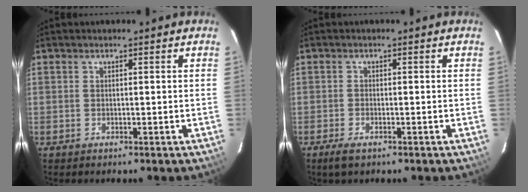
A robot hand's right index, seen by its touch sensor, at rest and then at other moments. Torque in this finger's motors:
{"motor_torque": [0.20, -0.18, 0.16, 0.03]}